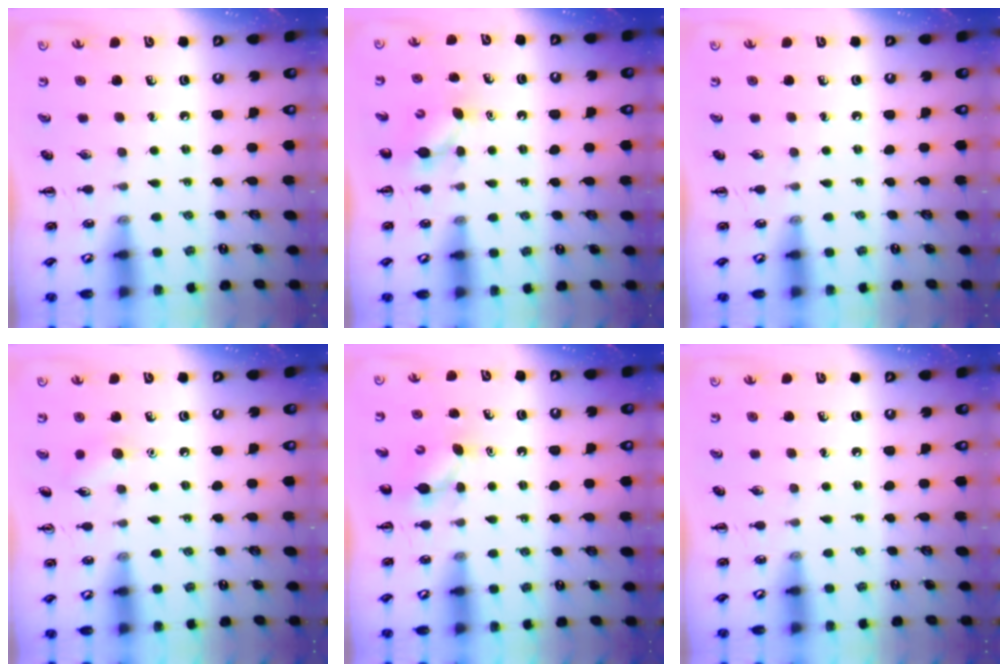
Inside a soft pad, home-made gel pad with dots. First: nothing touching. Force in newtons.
{"total": 4.5, "press": 4.4, "slide": 1.3}
{"total": 0.0}
{"total": 6.1, "press": 5.8, "slide": 2.0}
{"total": 4.5, "press": 4.4, "slide": 1.3}
{"total": 0.0}